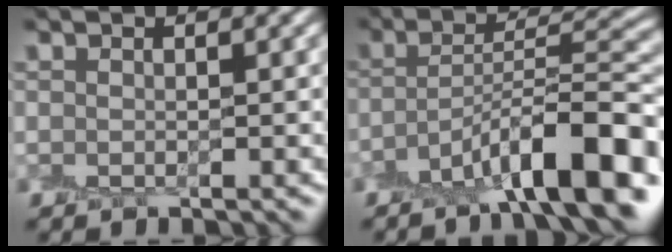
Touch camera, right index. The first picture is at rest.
{"total": 10.0, "force": [-5.3, 2.3, 8.2], "torque": [-0.119, 0.018, -0.091]}